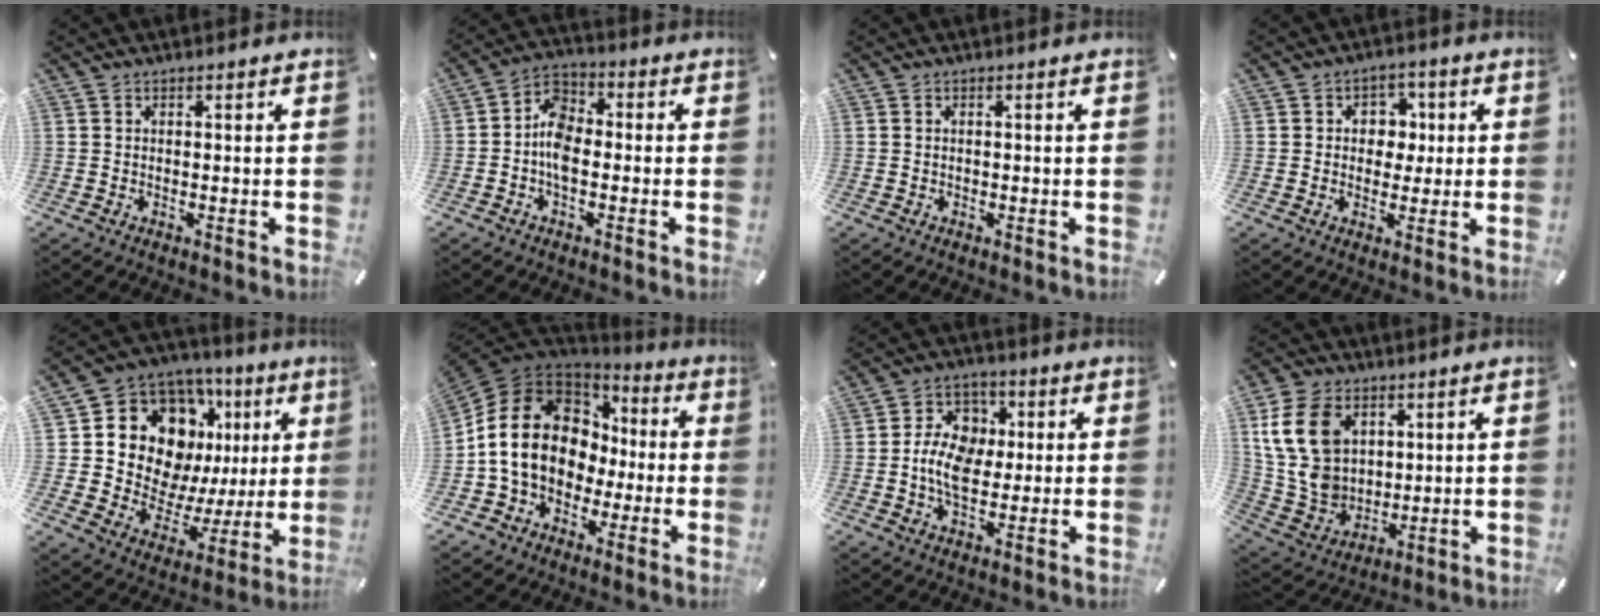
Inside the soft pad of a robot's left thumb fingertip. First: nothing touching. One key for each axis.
{"total": 7.4, "fx": -2.1, "fy": 4.7, "fz": 5.3, "tx": -0.107, "ty": 0.019, "tz": -0.038}
{"total": 0.0}
{"total": 6.6, "fx": 0.5, "fy": 5.8, "fz": 3.1, "tx": -0.040, "ty": 0.007, "tz": 0.004}
{"total": 17.9, "fx": 8.2, "fy": 12.7, "fz": 9.4, "tx": -0.165, "ty": -0.061, "tz": 0.163}
{"total": 16.2, "fx": -0.8, "fy": 13.7, "fz": 8.6, "tx": -0.184, "ty": 0.009, "tz": -0.013}
{"total": 10.4, "fx": -0.4, "fy": 7.8, "fz": 6.8, "tx": -0.134, "ty": 0.013, "tz": -0.008}
{"total": 15.0, "fx": 5.3, "fy": 11.6, "fz": 7.9, "tx": -0.190, "ty": -0.010, "tz": 0.102}